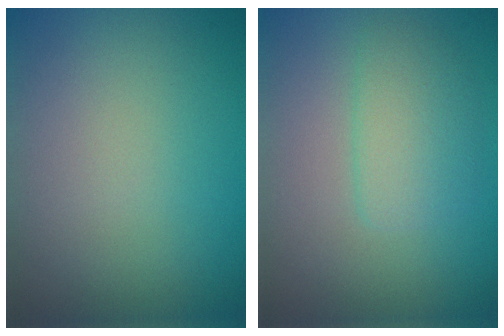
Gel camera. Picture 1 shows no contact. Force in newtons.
{"total": 2.6, "press": 2.6, "slide": 0.0}